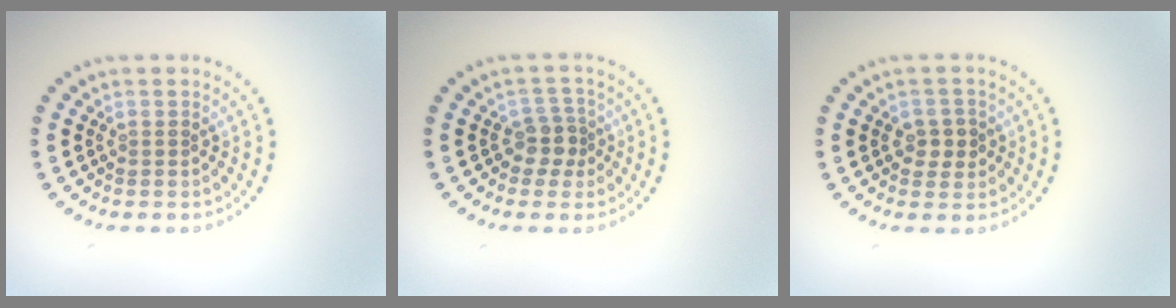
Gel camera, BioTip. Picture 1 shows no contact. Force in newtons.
{"total": 2.2, "press": 1.7, "slide": 1.3}
{"total": 2.2, "press": 2.1, "slide": 0.5}